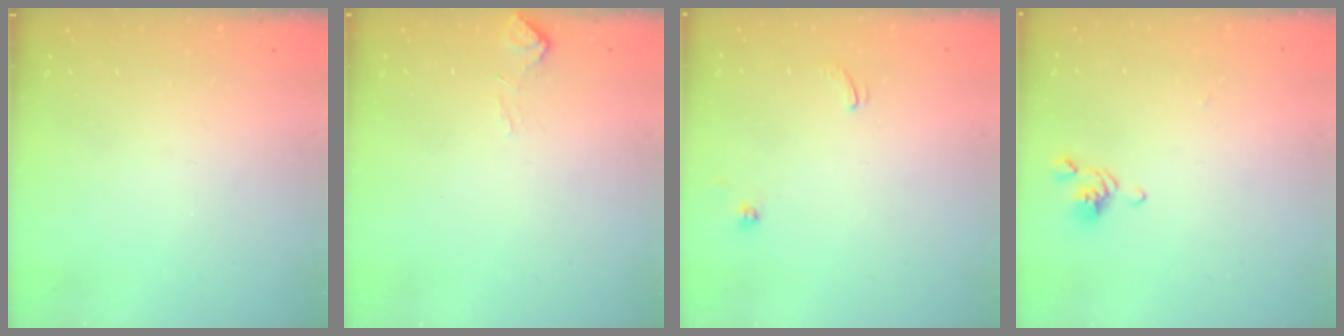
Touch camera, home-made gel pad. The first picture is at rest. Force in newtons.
{"total": 2.3, "press": 2.2, "slide": 0.6}
{"total": 0.0}
{"total": 2.1, "press": 2.0, "slide": 0.7}